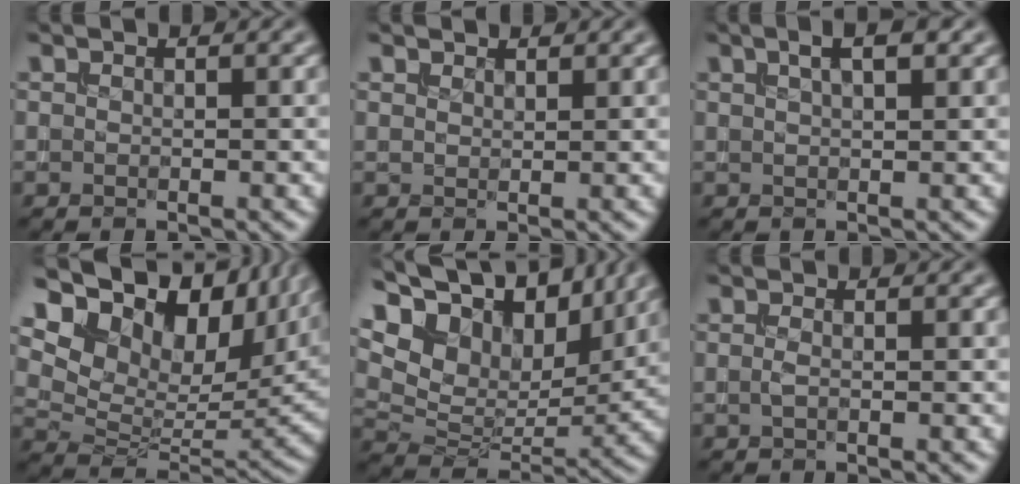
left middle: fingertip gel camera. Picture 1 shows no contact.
{"total": 1.1, "force": [1.1, 0.3, 0.0], "torque": [-0.002, 0.003, 0.021]}
{"total": 3.1, "force": [1.7, 0.9, 2.5], "torque": [-0.026, 0.008, 0.018]}
{"total": 17.8, "force": [9.3, 10.6, 10.8], "torque": [-0.216, 0.040, 0.173]}
{"total": 16.0, "force": [8.9, 9.3, 9.4], "torque": [-0.207, 0.051, 0.155]}
{"total": 0.6, "force": [-0.2, 0.0, 0.5], "torque": [-0.014, 0.002, -0.004]}